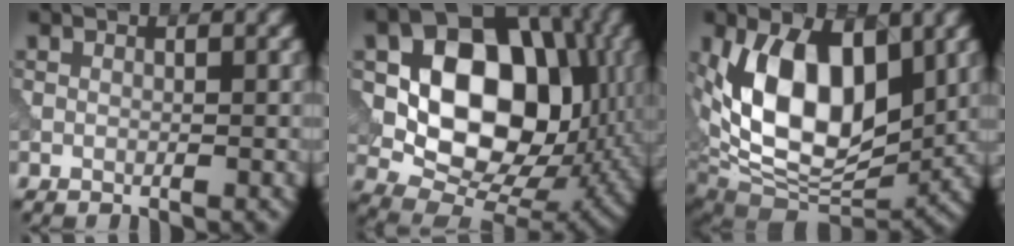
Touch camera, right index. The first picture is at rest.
{"total": 15.2, "force": [2.0, 10.5, 10.7], "torque": [-0.161, 0.010, 0.030]}
{"total": 11.5, "force": [2.2, 6.5, 9.2], "torque": [-0.156, -0.012, 0.032]}